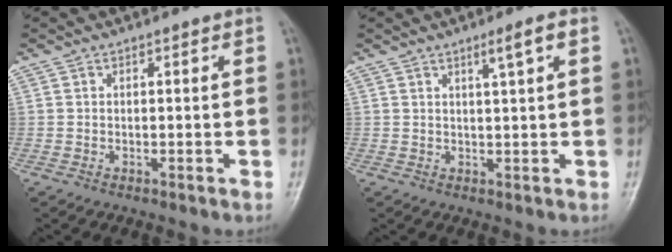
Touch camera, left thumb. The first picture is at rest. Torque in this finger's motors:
{"motor_torque": [0.47, 0.40, 0.47, -0.23, 0.02]}